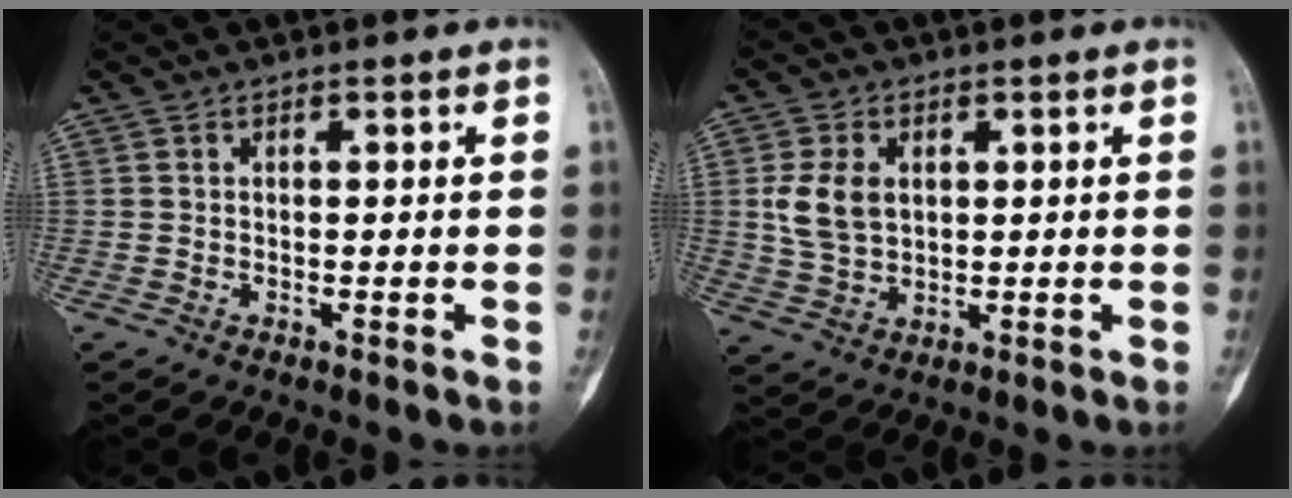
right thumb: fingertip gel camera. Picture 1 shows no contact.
{"total": 7.5, "force": [1.4, 5.3, 5.2], "torque": [-0.095, -0.003, 0.033]}